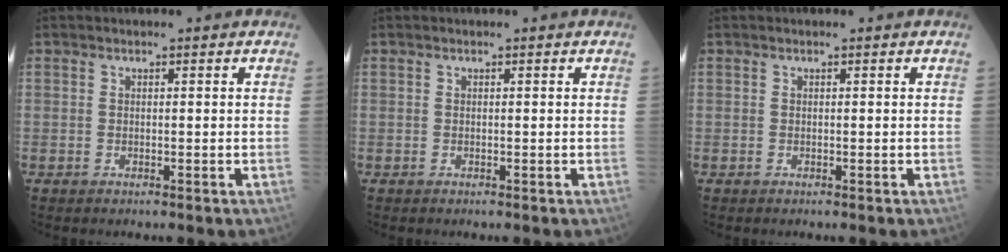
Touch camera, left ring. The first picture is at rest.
{"total": 0.0}
{"total": 0.0}